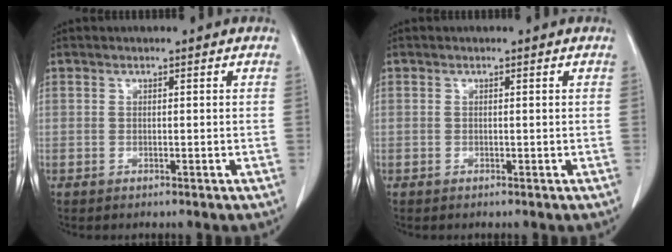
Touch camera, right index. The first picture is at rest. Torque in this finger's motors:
{"motor_torque": [0.05, 0.01, 0.04, 0.03]}